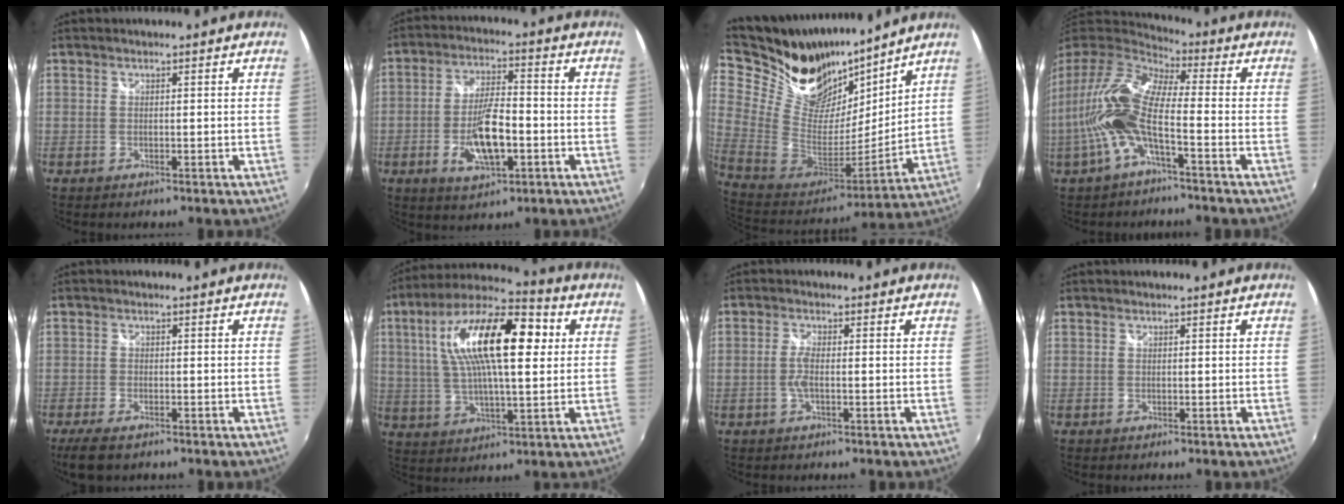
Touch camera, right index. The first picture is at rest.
{"total": 10.3, "force": [-3.2, 3.7, 9.1], "torque": [-0.176, -0.003, -0.053]}
{"total": 24.9, "force": [19.2, 10.9, 11.3], "torque": [-0.259, 0.012, 0.346]}
{"total": 16.4, "force": [-3.7, 5.1, 15.1], "torque": [-0.302, -0.006, -0.079]}
{"total": 5.6, "force": [-4.0, 2.1, 3.3], "torque": [-0.081, -0.019, -0.073]}
{"total": 20.7, "force": [5.3, 7.3, 18.6], "torque": [-0.342, 0.031, 0.081]}
{"total": 2.4, "force": [-0.6, 0.4, 2.2], "torque": [-0.049, 0.000, -0.014]}
{"total": 0.0}